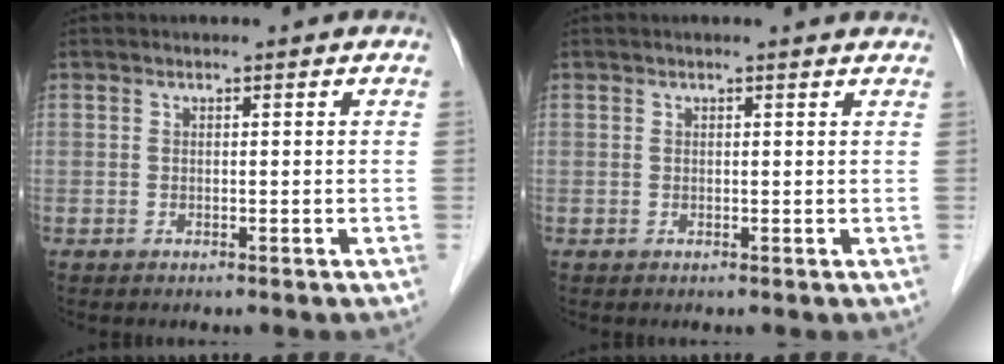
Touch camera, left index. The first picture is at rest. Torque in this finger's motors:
{"motor_torque": [0.40, -0.46, 0.10, 0.01]}